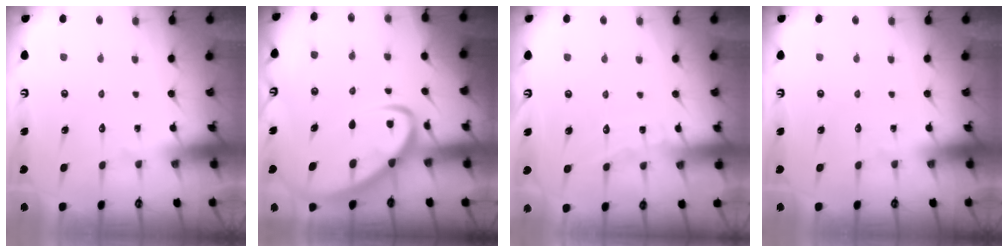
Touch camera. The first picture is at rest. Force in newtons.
{"total": 7.7, "press": 7.6, "slide": 0.8}
{"total": 5.5, "press": 5.5, "slide": 0.6}
{"total": 0.0}